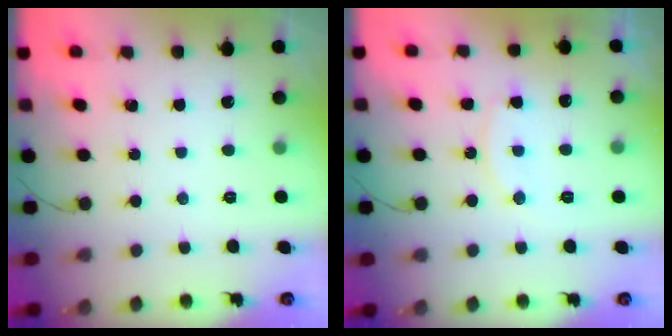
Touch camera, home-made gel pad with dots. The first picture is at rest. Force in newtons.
{"total": 8.8, "press": 8.8, "slide": 0.7}